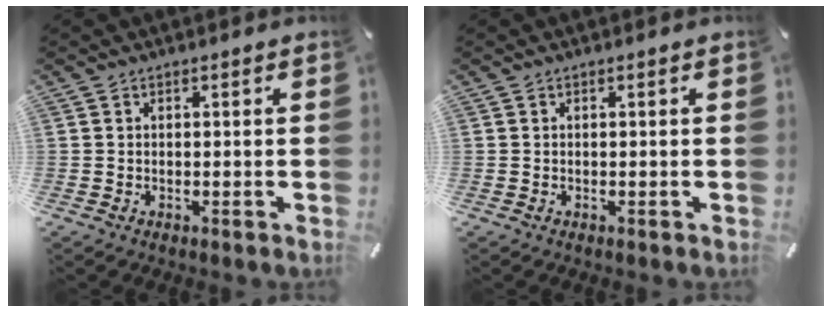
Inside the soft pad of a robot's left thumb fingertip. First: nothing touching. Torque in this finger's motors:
{"motor_torque": [-0.05, 0.05, 0.00, 0.00, 0.00]}